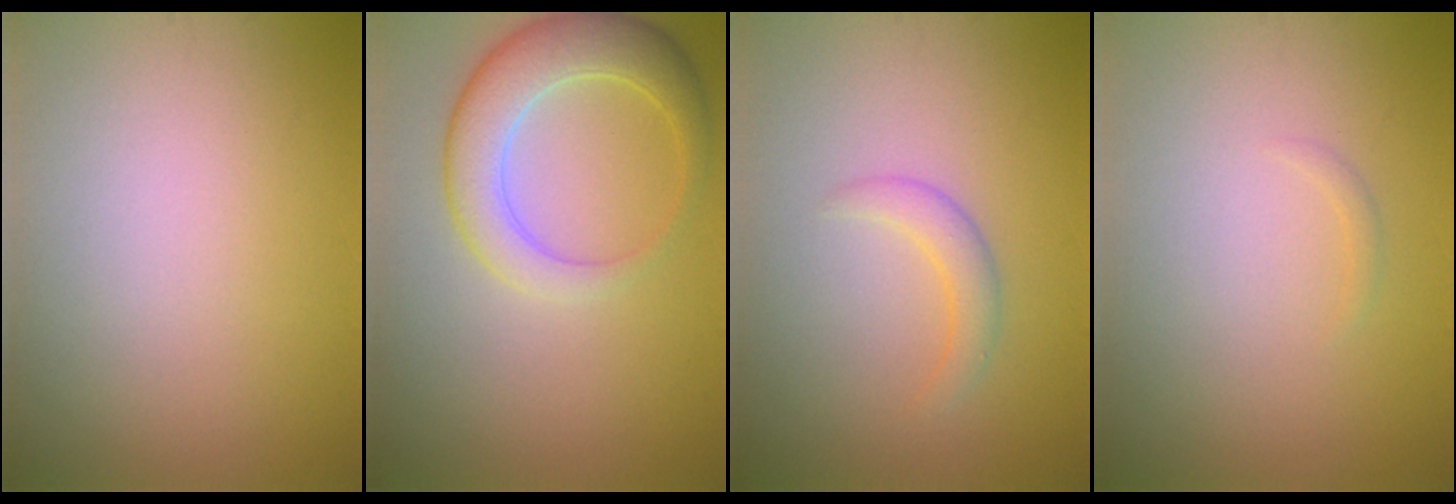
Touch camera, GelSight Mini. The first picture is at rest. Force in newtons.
{"total": 5.2, "press": 5.2, "slide": 0.3}
{"total": 1.9, "press": 1.8, "slide": 0.3}
{"total": 0.5, "press": 0.5, "slide": 0.1}